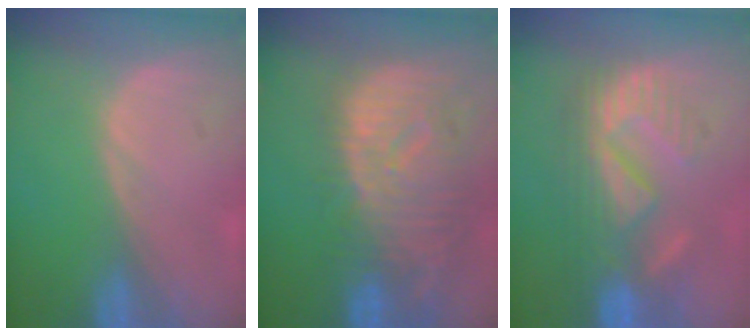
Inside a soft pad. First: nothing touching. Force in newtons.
{"total": 12.6, "press": 10.9, "slide": 6.3}
{"total": 8.9, "press": 8.8, "slide": 1.8}